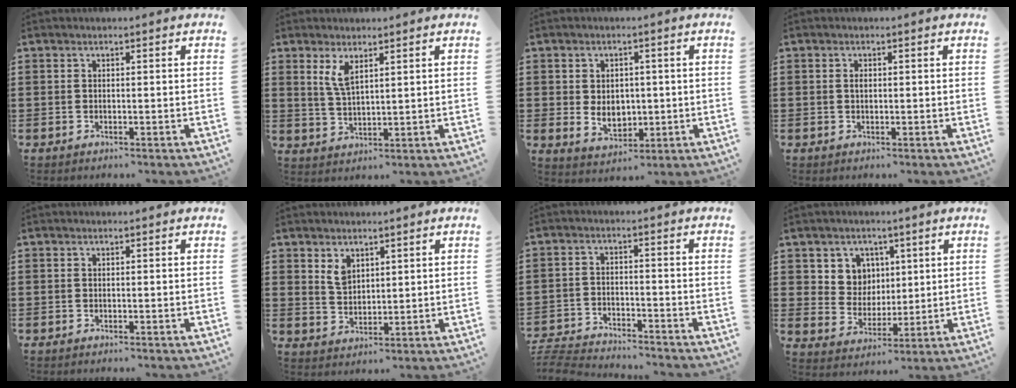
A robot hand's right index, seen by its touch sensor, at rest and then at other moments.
{"total": 3.7, "force": [2.1, 1.2, 2.8], "torque": [-0.062, 0.003, 0.038]}
{"total": 4.2, "force": [-0.1, 3.2, 2.7], "torque": [-0.045, 0.000, -0.005]}
{"total": 0.9, "force": [0.1, 0.4, 0.8], "torque": [-0.016, 0.000, 0.001]}
{"total": 0.0}
{"total": 3.2, "force": [2.1, 2.0, 1.5], "torque": [-0.036, 0.005, 0.040]}
{"total": 4.6, "force": [-4.6, 0.1, 0.4], "torque": [-0.030, -0.005, -0.102]}
{"total": 6.0, "force": [2.9, 5.2, 0.7], "torque": [-0.039, 0.001, 0.052]}